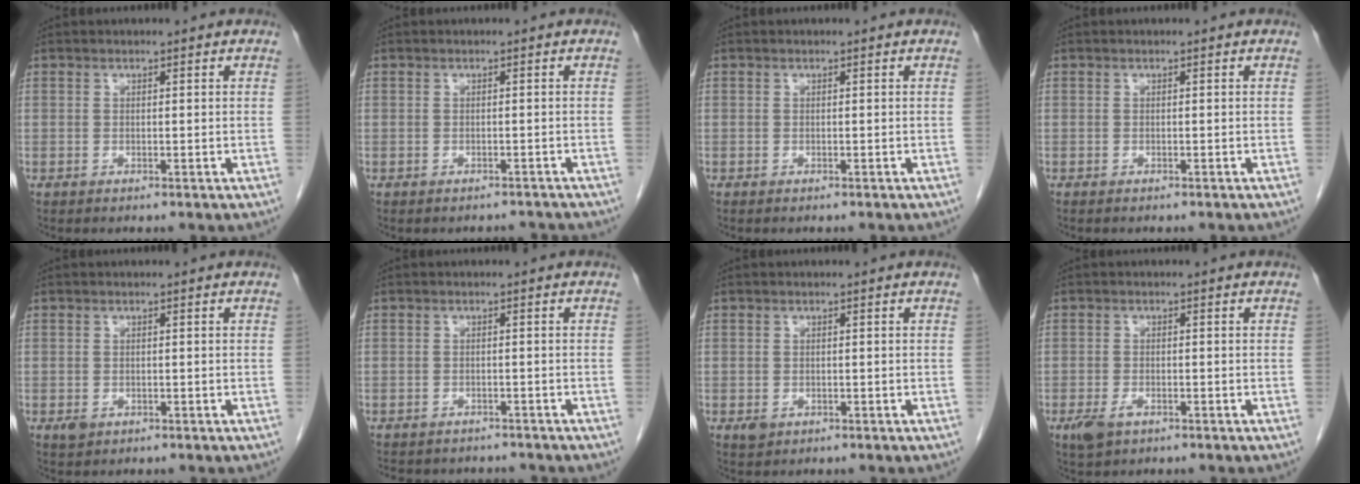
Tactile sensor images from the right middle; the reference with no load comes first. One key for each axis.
{"total": 2.3, "fx": -2.2, "fy": 0.8, "fz": -0.3, "tx": 0.008, "ty": 0.001, "tz": -0.029}
{"total": 0.6, "fx": -0.5, "fy": 0.1, "fz": 0.2, "tx": -0.005, "ty": -0.001, "tz": -0.007}
{"total": 1.6, "fx": -1.3, "fy": 0.4, "fz": 0.7, "tx": -0.014, "ty": -0.003, "tz": -0.013}
{"total": 1.3, "fx": -0.5, "fy": 1.0, "fz": 0.7, "tx": -0.010, "ty": 0.002, "tz": -0.001}
{"total": 7.6, "fx": -6.9, "fy": 2.8, "fz": 1.6, "tx": -0.027, "ty": 0.004, "tz": -0.081}
{"total": 1.4, "fx": -0.5, "fy": 1.1, "fz": 0.6, "tx": -0.010, "ty": 0.002, "tz": -0.001}
{"total": 2.7, "fx": -1.4, "fy": 1.5, "fz": 1.7, "tx": -0.034, "ty": -0.002, "tz": -0.016}